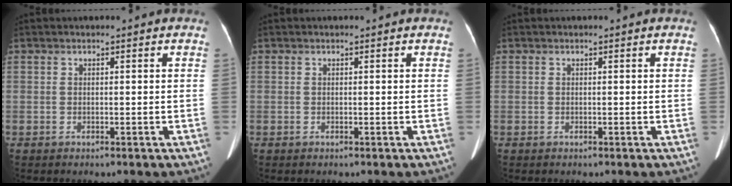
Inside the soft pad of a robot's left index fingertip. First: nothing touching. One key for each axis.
{"total": 0.0}
{"total": 0.0}